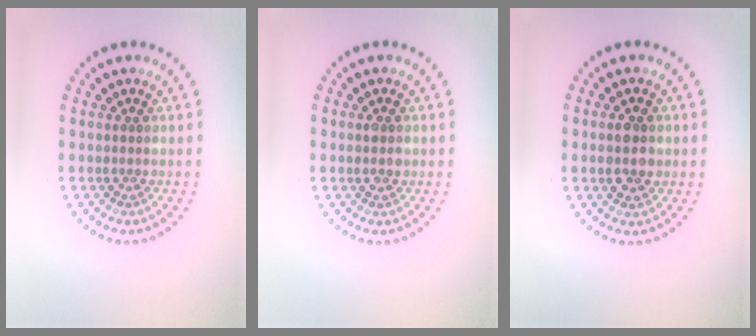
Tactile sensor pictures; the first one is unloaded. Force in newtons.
{"total": 1.0, "press": 1.0, "slide": 0.1}
{"total": 2.9, "press": 2.9, "slide": 0.2}